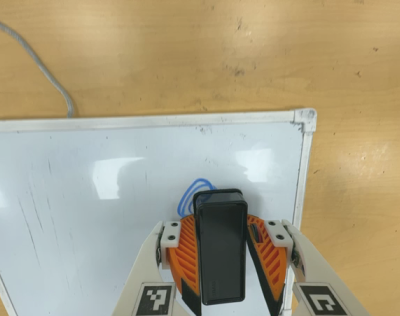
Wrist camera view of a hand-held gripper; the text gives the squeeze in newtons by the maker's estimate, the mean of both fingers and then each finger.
{"total": 13.0, "left": 15.7, "right": 10.3}